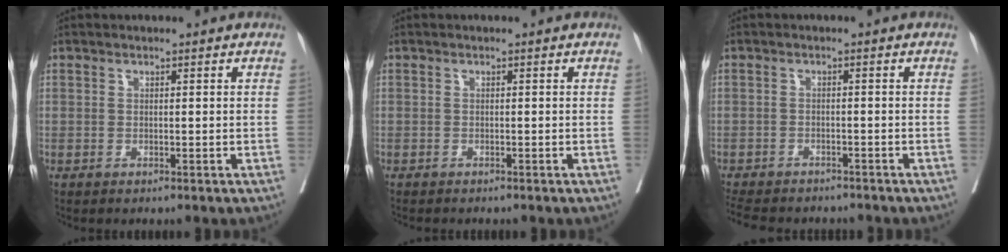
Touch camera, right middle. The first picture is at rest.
{"total": 2.4, "force": [-2.2, 0.4, 1.0], "torque": [-0.019, -0.005, -0.027]}
{"total": 11.8, "force": [-10.3, 3.7, 4.4], "torque": [-0.097, -0.012, -0.136]}